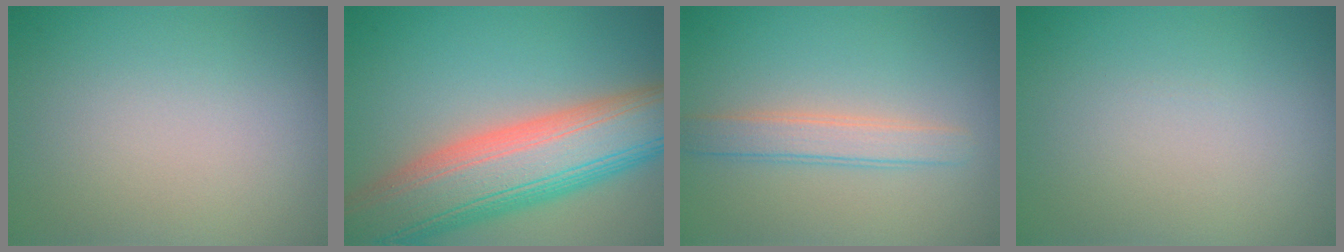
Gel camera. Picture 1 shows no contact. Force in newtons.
{"total": 12.5, "press": 12.4, "slide": 0.6}
{"total": 2.6, "press": 2.6, "slide": 0.2}
{"total": 0.0}